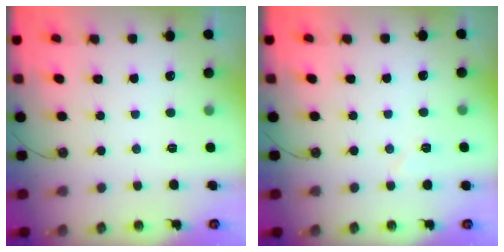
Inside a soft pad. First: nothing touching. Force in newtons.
{"total": 4.2, "press": 3.9, "slide": 1.7}